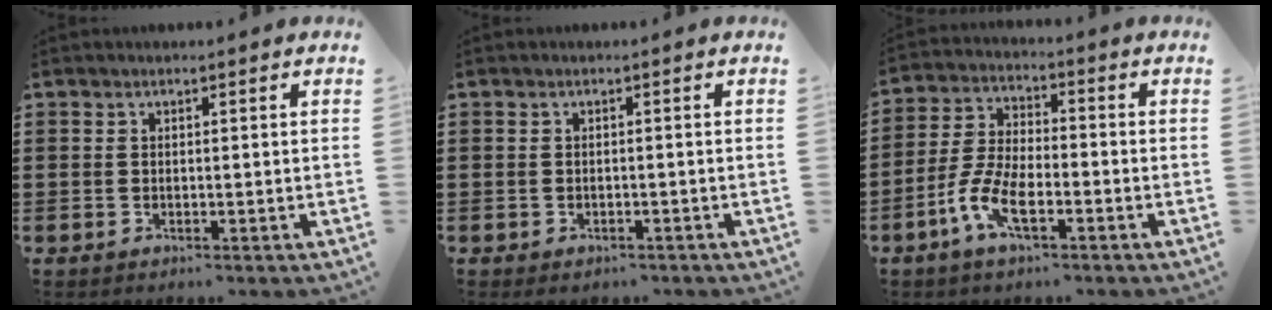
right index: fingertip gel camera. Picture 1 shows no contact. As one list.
[{"total": 0.8, "force": [-0.7, 0.2, 0.1], "torque": [-0.006, -0.001, -0.015]}, {"total": 7.2, "force": [-3.6, 2.5, 5.7], "torque": [-0.151, -0.013, -0.075]}]